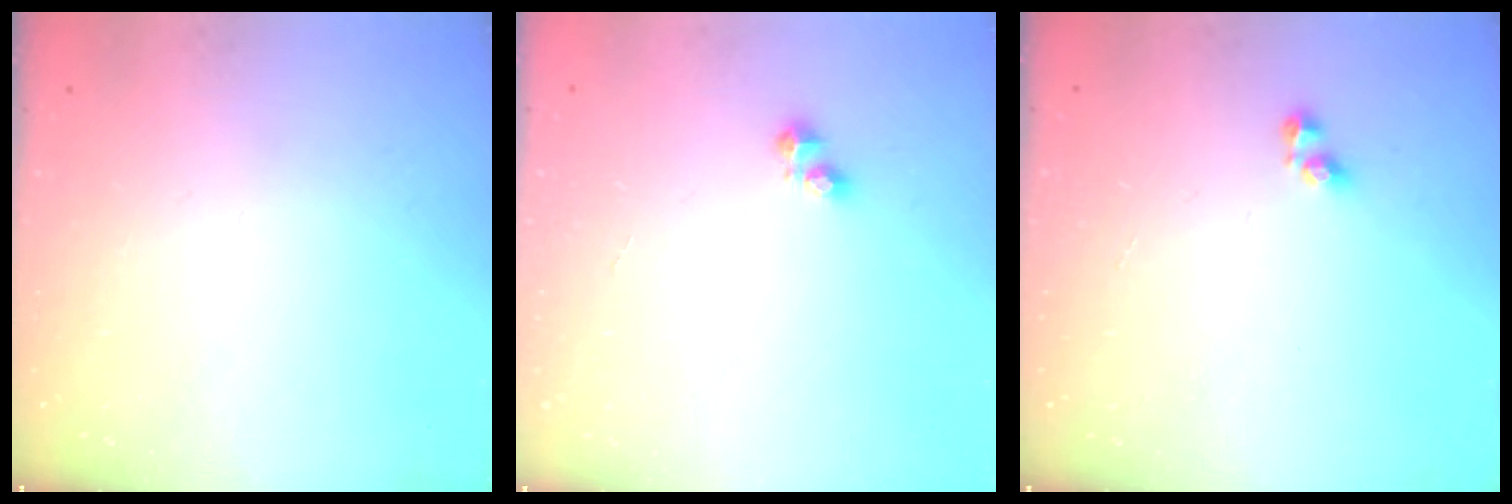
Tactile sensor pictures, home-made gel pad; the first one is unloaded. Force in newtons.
{"total": 2.4, "press": 2.4, "slide": 0.3}
{"total": 2.5, "press": 2.5, "slide": 0.1}